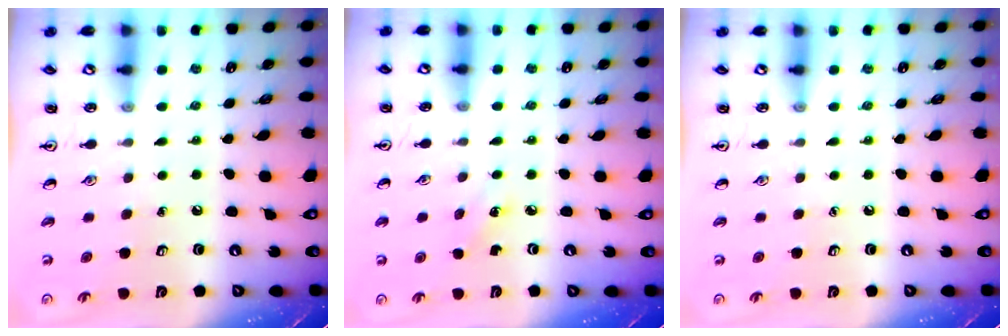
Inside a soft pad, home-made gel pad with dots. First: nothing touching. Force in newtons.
{"total": 1.9, "press": 1.7, "slide": 0.8}
{"total": 0.0}